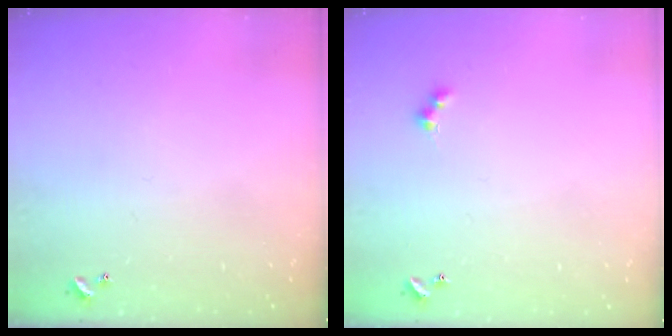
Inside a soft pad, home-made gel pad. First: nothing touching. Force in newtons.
{"total": 3.0, "press": 2.9, "slide": 0.5}